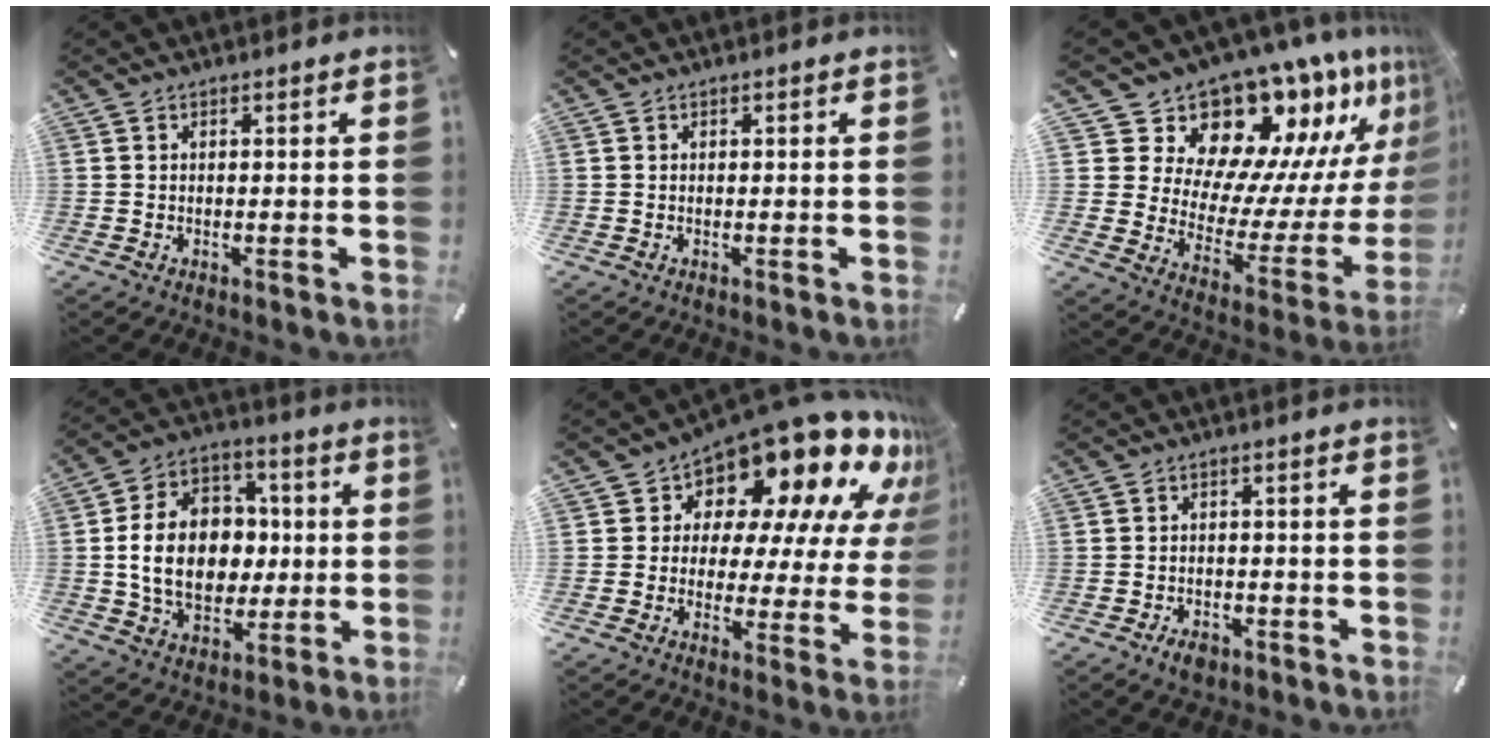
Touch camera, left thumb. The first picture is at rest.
{"total": 0.0}
{"total": 17.2, "force": [15.7, 6.1, 3.3], "torque": [-0.047, -0.166, 0.271]}
{"total": 16.8, "force": [-0.3, 13.2, 10.4], "torque": [-0.214, 0.017, 0.000]}
{"total": 16.9, "force": [13.4, 7.5, 6.9], "torque": [-0.098, -0.128, 0.224]}
{"total": 3.4, "force": [-2.2, 2.1, 1.6], "torque": [-0.032, 0.009, -0.042]}